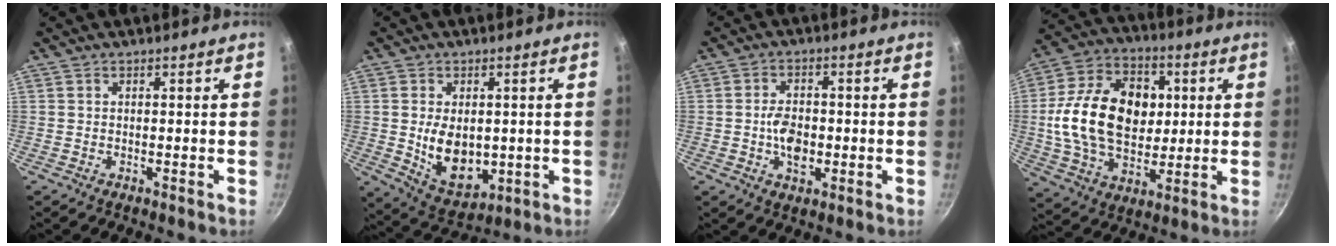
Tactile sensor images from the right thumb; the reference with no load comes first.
{"total": 11.0, "force": [-0.2, 7.4, 8.1], "torque": [-0.109, -0.014, 0.020]}
{"total": 6.5, "force": [-1.0, 4.1, 5.0], "torque": [-0.072, 0.008, -0.019]}
{"total": 22.2, "force": [2.0, 15.5, 15.7], "torque": [-0.249, 0.013, 0.031]}